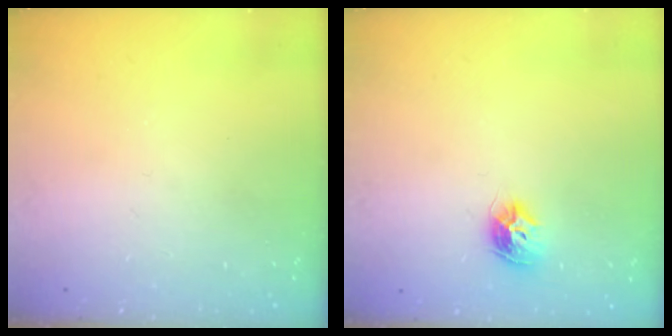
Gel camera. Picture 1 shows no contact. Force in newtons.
{"total": 8.8, "press": 8.8, "slide": 0.2}